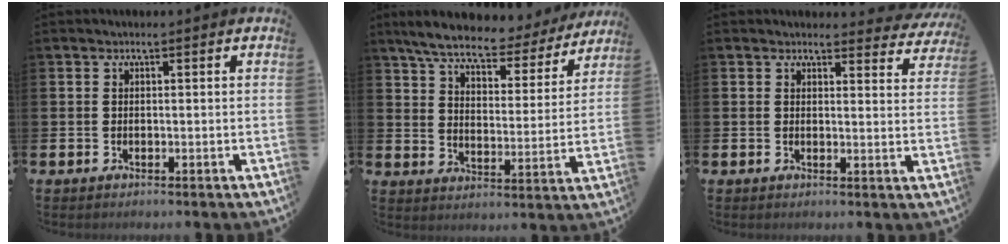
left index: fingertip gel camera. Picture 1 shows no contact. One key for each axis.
{"total": 7.6, "fx": 6.8, "fy": 1.5, "fz": 3.0, "tx": -0.085, "ty": -0.046, "tz": 0.113}
{"total": 2.3, "fx": 2.2, "fy": 0.6, "fz": 0.1, "tx": 0.000, "ty": -0.015, "tz": 0.037}